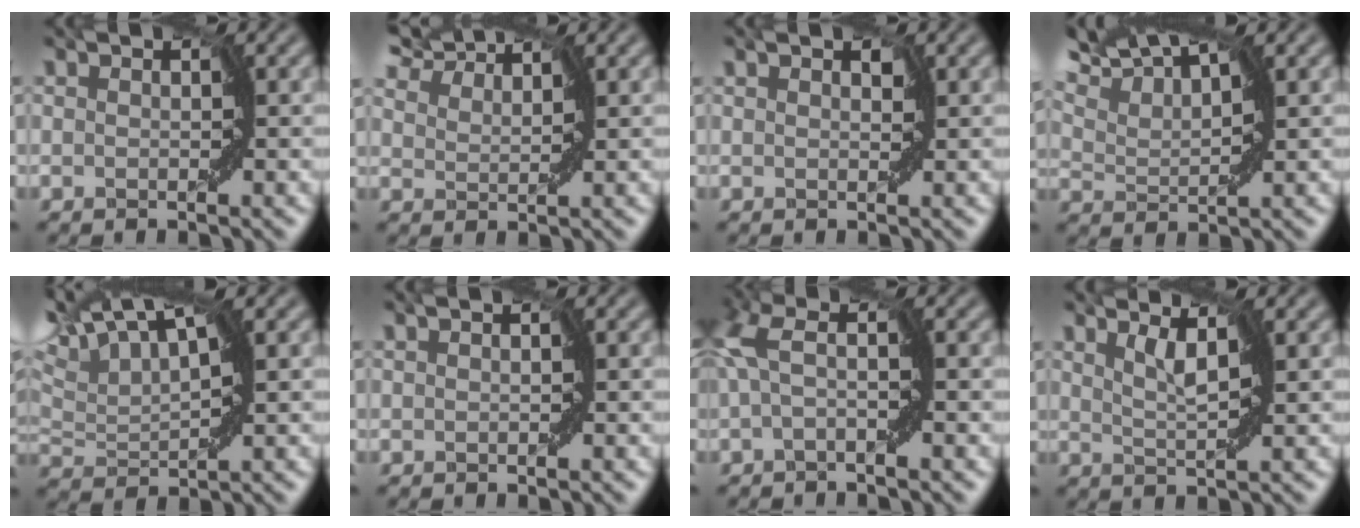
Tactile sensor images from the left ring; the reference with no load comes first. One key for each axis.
{"total": 5.2, "fx": 4.9, "fy": 1.1, "fz": 1.3, "tx": -0.047, "ty": 0.005, "tz": 0.082}
{"total": 0.7, "fx": 0.6, "fy": 0.2, "fz": 0.4, "tx": -0.008, "ty": 0.003, "tz": 0.008}
{"total": 6.3, "fx": 5.9, "fy": 0.6, "fz": 2.2, "tx": -0.068, "ty": 0.020, "tz": 0.091}
{"total": 8.8, "fx": 7.4, "fy": 1.4, "fz": 4.5, "tx": -0.115, "ty": 0.024, "tz": 0.120}
{"total": 0.0}
{"total": 3.5, "fx": 0.2, "fy": 1.0, "fz": 3.4, "tx": -0.088, "ty": 0.018, "tz": -0.007}
{"total": 2.1, "fx": 1.6, "fy": -0.3, "fz": 1.3, "tx": -0.026, "ty": -0.003, "tz": 0.030}